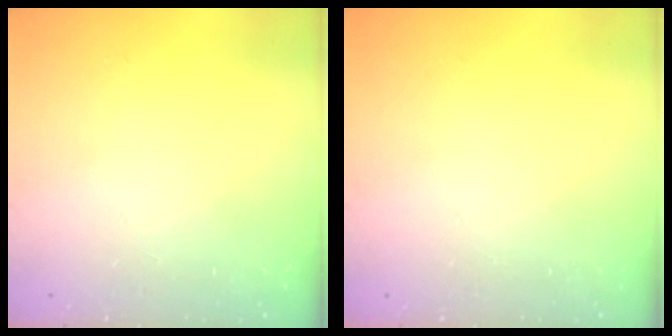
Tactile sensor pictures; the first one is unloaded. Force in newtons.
{"total": 0.0}